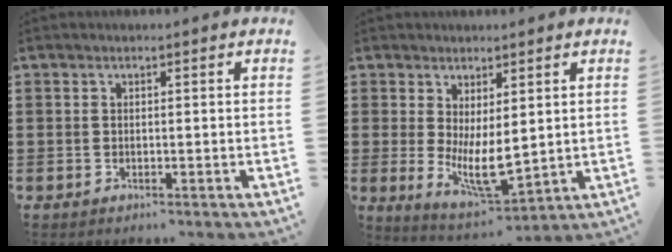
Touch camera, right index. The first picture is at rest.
{"total": 6.5, "force": [0.4, 2.3, 6.1], "torque": [-0.117, -0.019, 0.012]}